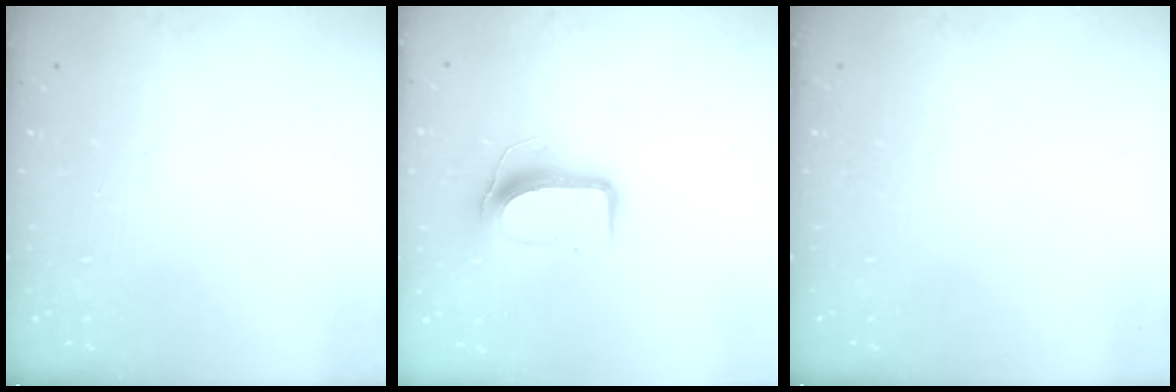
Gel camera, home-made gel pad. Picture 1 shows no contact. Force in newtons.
{"total": 9.0, "press": 9.0, "slide": 0.8}
{"total": 0.0}